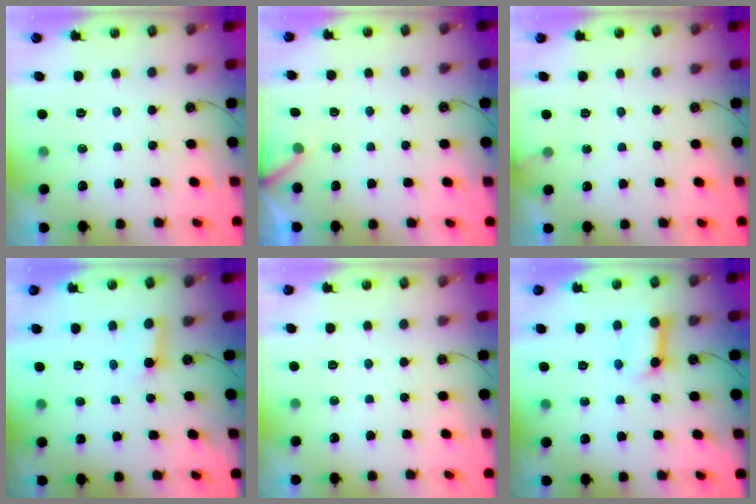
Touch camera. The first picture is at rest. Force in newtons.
{"total": 3.0, "press": 3.0, "slide": 0.1}
{"total": 2.8, "press": 2.8, "slide": 0.2}
{"total": 2.8, "press": 2.8, "slide": 0.3}
{"total": 0.0}
{"total": 8.9, "press": 8.9, "slide": 1.0}